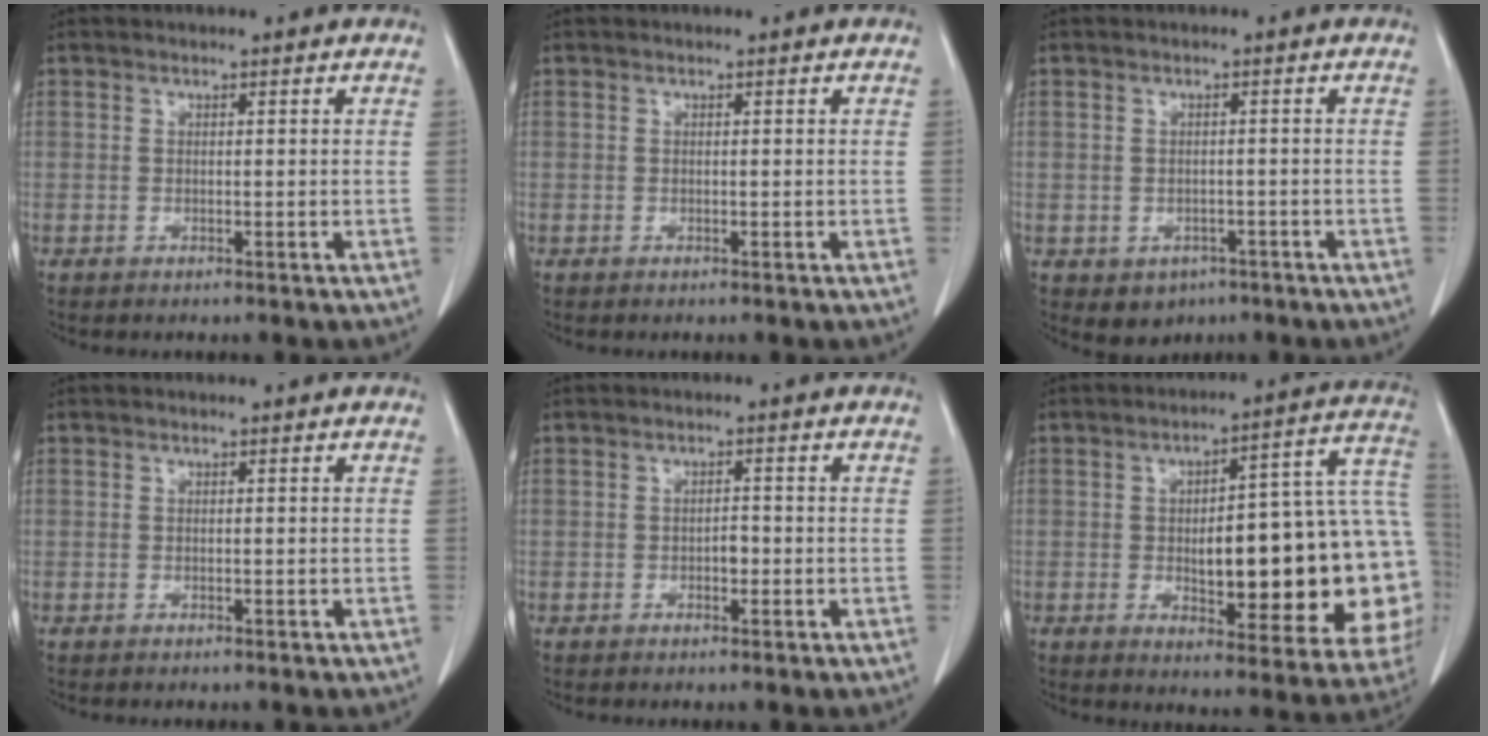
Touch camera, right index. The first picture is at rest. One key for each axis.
{"total": 0.0}
{"total": 3.6, "fx": -1.7, "fy": 2.9, "fz": 1.1, "tx": -0.009, "ty": 0.005, "tz": -0.014}
{"total": 0.0}
{"total": 1.5, "fx": -0.4, "fy": 0.8, "fz": 1.2, "tx": -0.017, "ty": 0.005, "tz": -0.007}
{"total": 24.8, "fx": -2.2, "fy": 6.4, "fz": 23.8, "tx": -0.232, "ty": 0.032, "tz": -0.013}